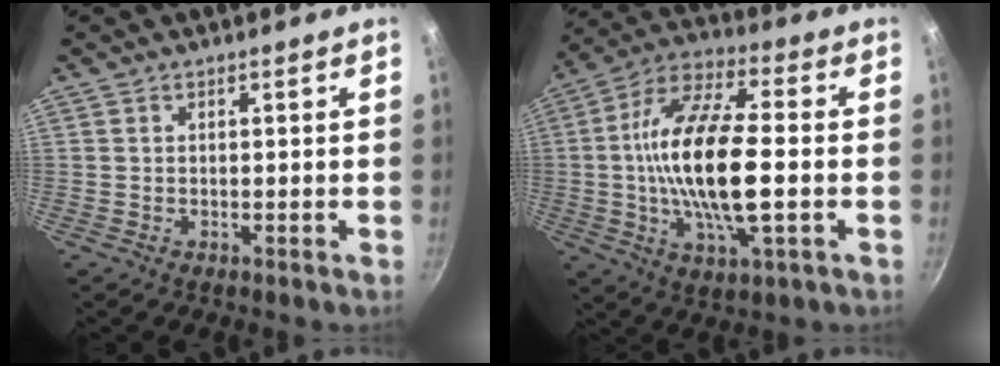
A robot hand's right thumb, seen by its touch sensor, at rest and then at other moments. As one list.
[{"total": 19.8, "force": [-1.5, 7.2, 18.4], "torque": [-0.350, 0.020, -0.040]}]